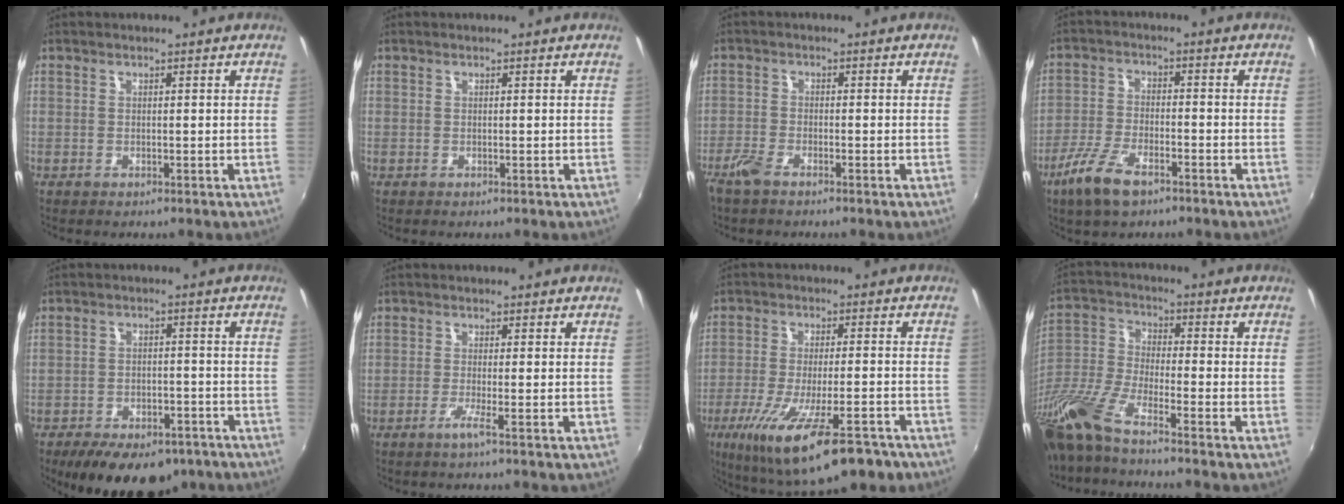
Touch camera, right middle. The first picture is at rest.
{"total": 0.0}
{"total": 3.5, "force": [-2.8, 0.8, 1.9], "torque": [-0.056, -0.005, -0.062]}
{"total": 8.3, "force": [-5.4, 3.1, 5.5], "torque": [-0.133, -0.010, -0.106]}
{"total": 15.2, "force": [-10.8, 7.2, 7.8], "torque": [-0.161, -0.014, -0.143]}
{"total": 1.8, "force": [-1.0, -0.8, 1.4], "torque": [-0.034, -0.006, -0.026]}
{"total": 18.6, "force": [-11.0, 4.6, 14.3], "torque": [-0.267, -0.069, -0.170]}
{"total": 14.7, "force": [-11.4, 1.0, 9.2], "torque": [-0.202, -0.034, -0.232]}